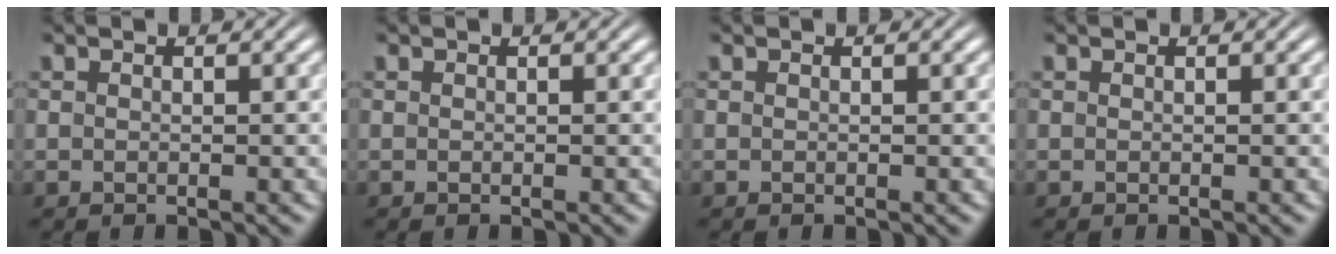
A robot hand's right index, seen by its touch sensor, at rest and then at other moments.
{"total": 0.0}
{"total": 0.0}
{"total": 0.0}